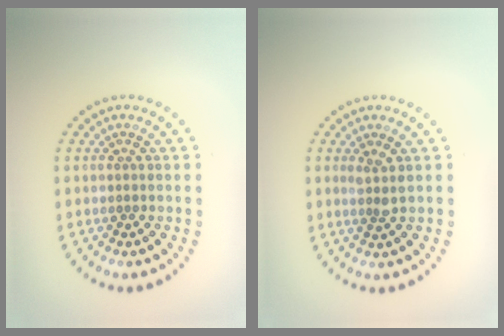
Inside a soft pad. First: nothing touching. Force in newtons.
{"total": 1.4, "press": 1.1, "slide": 0.9}